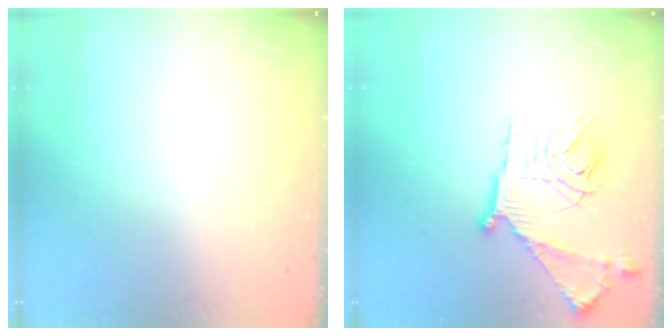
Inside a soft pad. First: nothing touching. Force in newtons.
{"total": 18.7, "press": 18.6, "slide": 1.5}